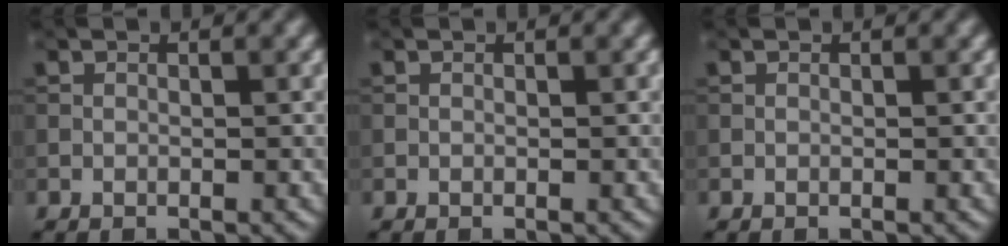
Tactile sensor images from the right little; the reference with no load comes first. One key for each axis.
{"total": 0.0}
{"total": 0.0}